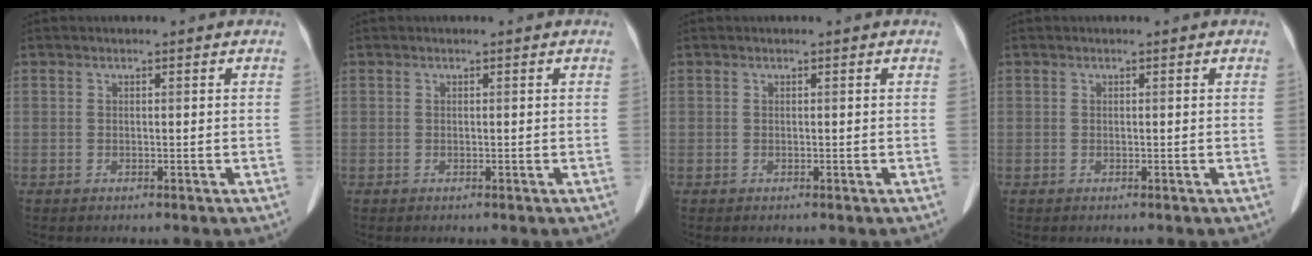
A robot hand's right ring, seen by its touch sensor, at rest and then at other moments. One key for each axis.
{"total": 0.0}
{"total": 0.0}
{"total": 0.0}